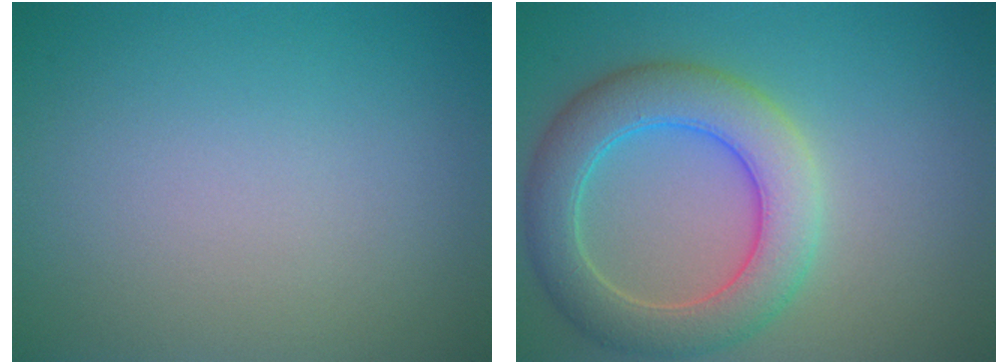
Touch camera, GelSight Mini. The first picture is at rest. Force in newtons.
{"total": 6.5, "press": 6.5, "slide": 0.3}